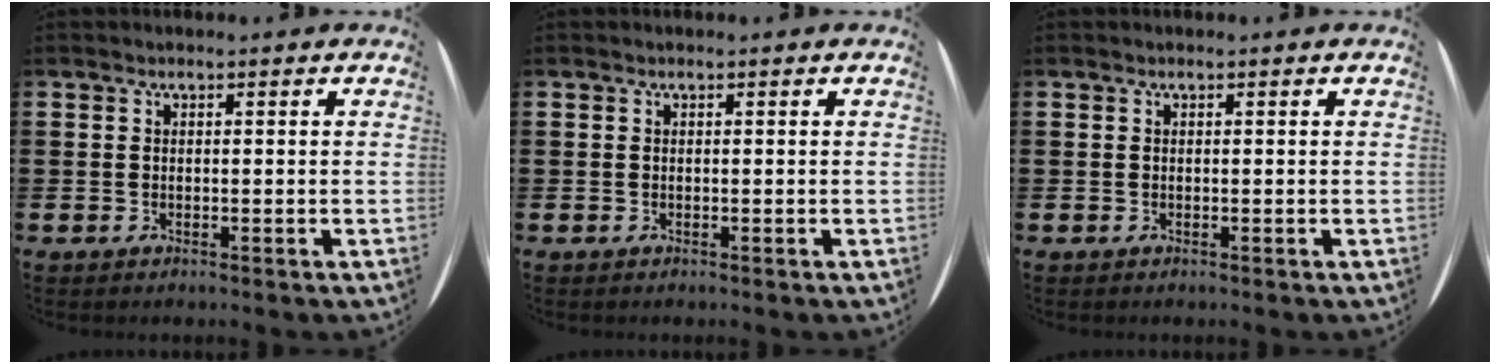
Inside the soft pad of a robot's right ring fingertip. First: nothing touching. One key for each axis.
{"total": 0.0}
{"total": 0.0}